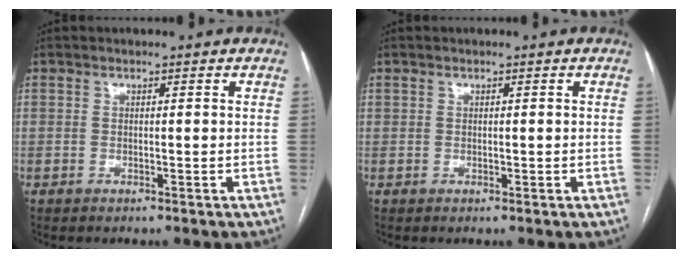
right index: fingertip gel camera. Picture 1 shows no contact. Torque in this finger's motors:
{"motor_torque": [-0.13, 0.10, 0.01, 0.00]}